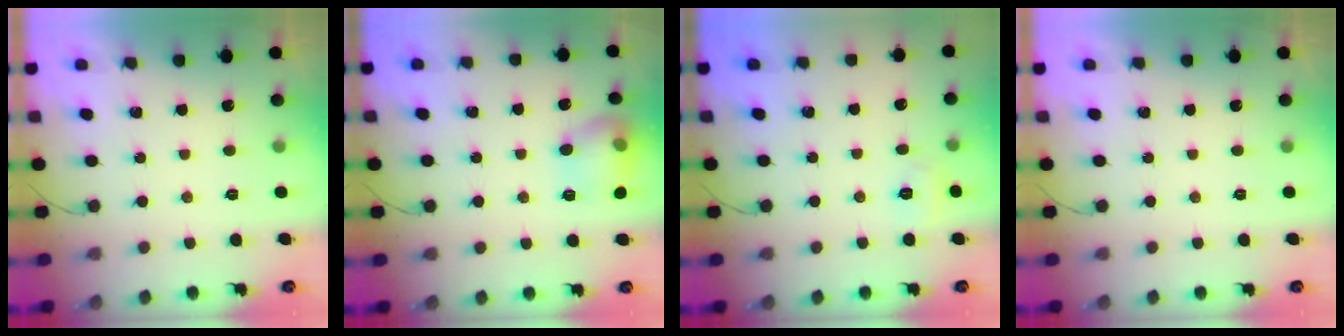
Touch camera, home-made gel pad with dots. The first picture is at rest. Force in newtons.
{"total": 12.6, "press": 12.6, "slide": 1.0}
{"total": 3.9, "press": 3.7, "slide": 1.1}
{"total": 0.0}